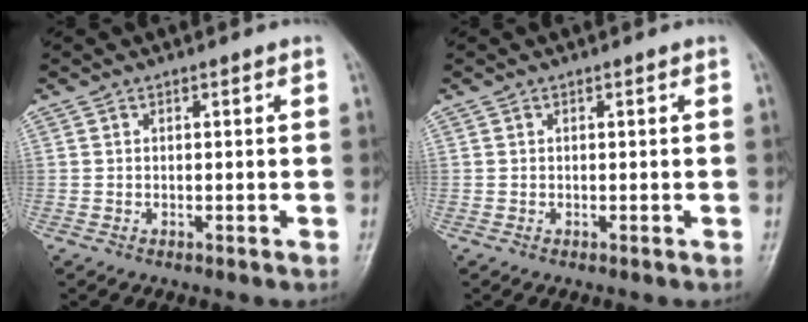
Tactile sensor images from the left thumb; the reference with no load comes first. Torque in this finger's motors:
{"motor_torque": [0.00, 0.00, -0.03, 0.04, 0.00]}